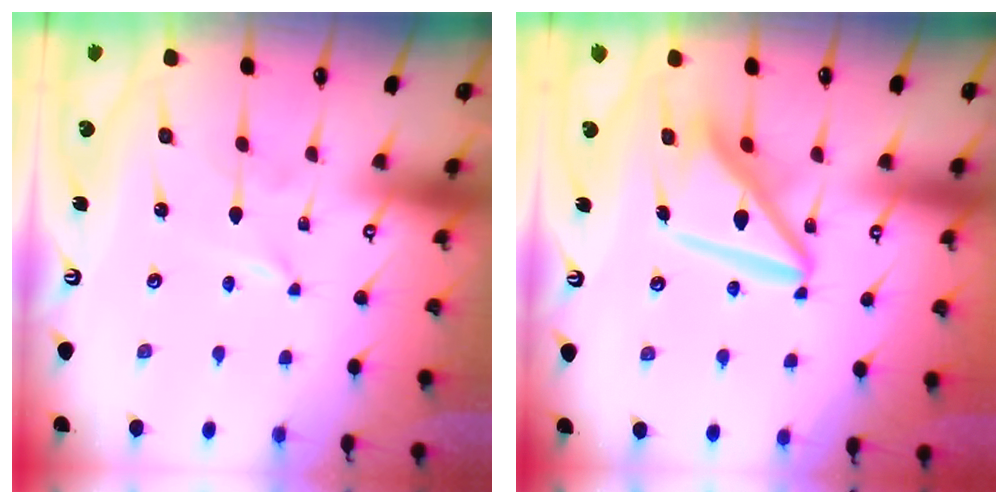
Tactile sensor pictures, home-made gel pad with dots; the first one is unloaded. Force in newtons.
{"total": 12.4, "press": 12.3, "slide": 1.6}